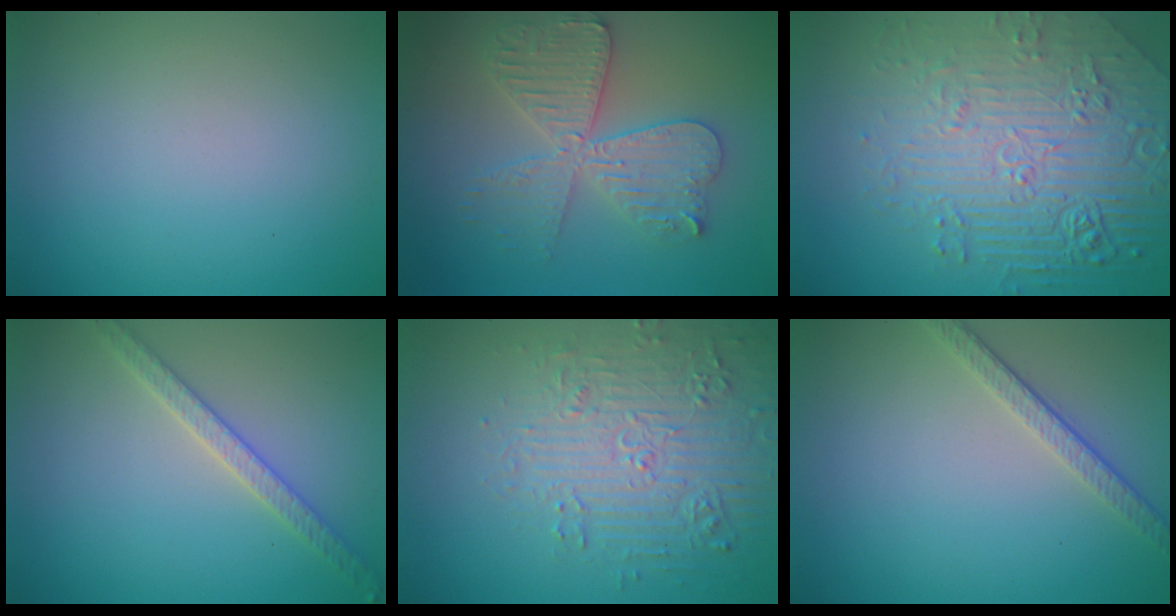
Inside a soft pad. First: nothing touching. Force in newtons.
{"total": 5.7, "press": 5.6, "slide": 0.7}
{"total": 8.9, "press": 6.2, "slide": 6.4}
{"total": 2.9, "press": 2.8, "slide": 0.6}
{"total": 4.6, "press": 4.6, "slide": 0.8}
{"total": 2.5, "press": 2.1, "slide": 1.4}